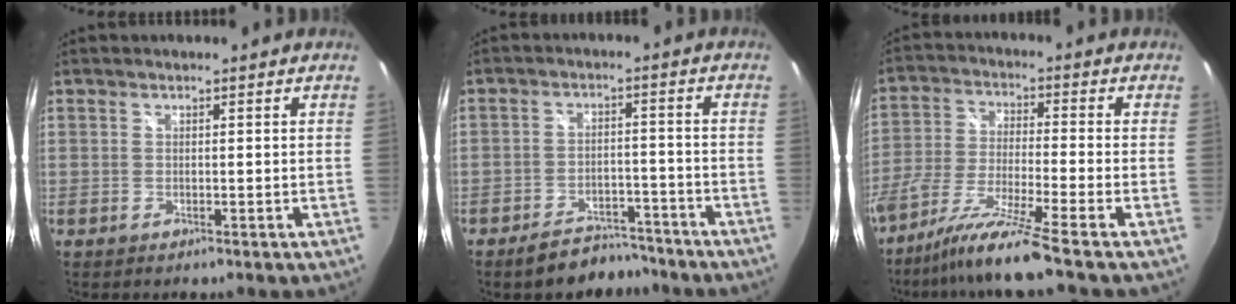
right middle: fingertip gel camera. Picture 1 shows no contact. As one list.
[{"total": 8.5, "force": [-7.5, 3.2, 2.3], "torque": [-0.054, 0.011, -0.099]}, {"total": 10.6, "force": [-8.4, -1.6, 6.3], "torque": [-0.125, -0.022, -0.156]}]